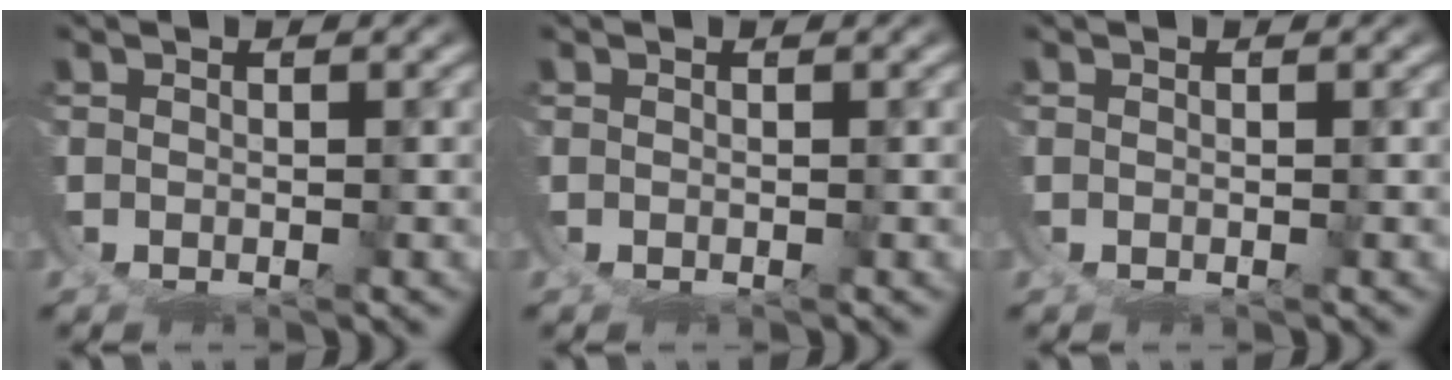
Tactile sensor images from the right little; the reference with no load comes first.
{"total": 0.0}
{"total": 0.0}